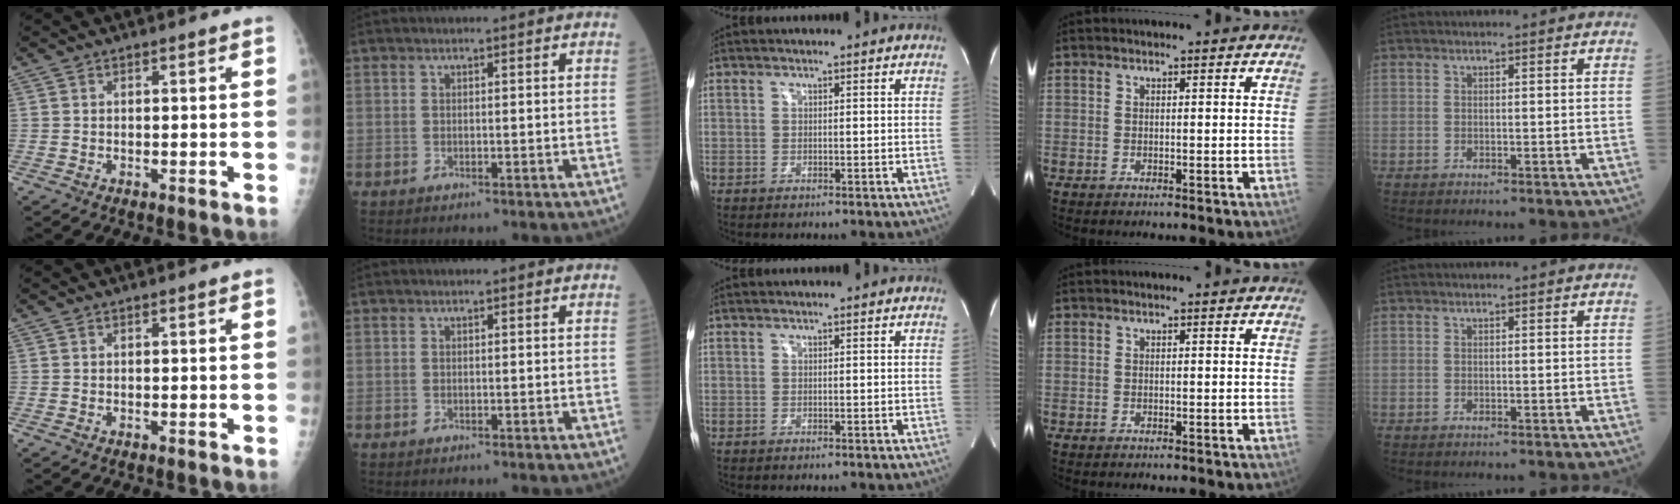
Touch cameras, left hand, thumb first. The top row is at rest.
{}